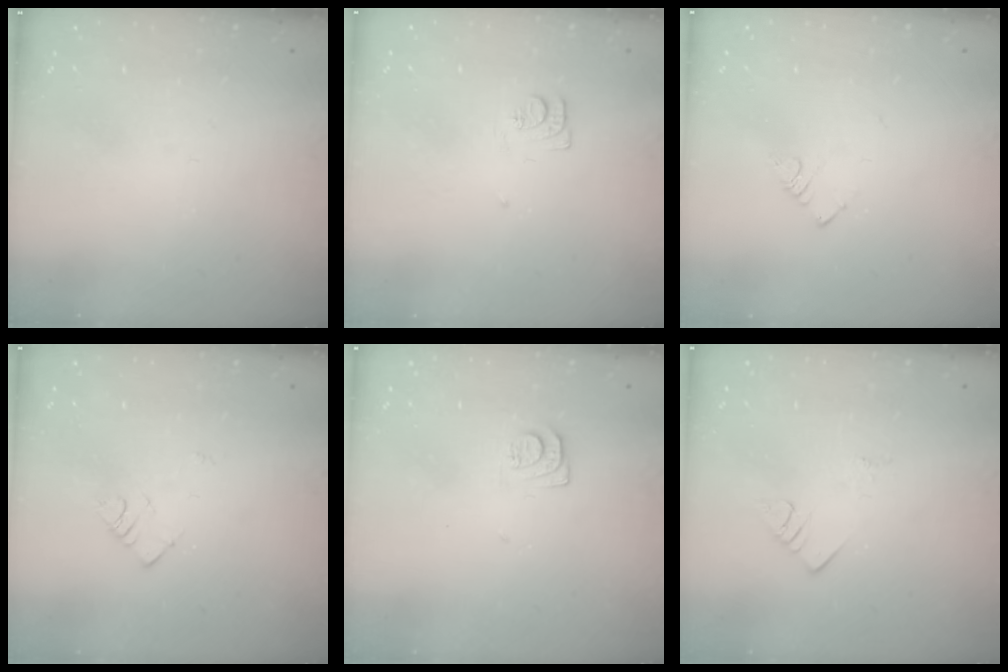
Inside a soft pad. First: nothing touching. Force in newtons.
{"total": 5.9, "press": 5.9, "slide": 0.5}
{"total": 2.7, "press": 2.7, "slide": 0.4}
{"total": 2.8, "press": 2.7, "slide": 0.4}
{"total": 7.3, "press": 7.2, "slide": 0.8}
{"total": 2.8, "press": 2.8, "slide": 0.4}